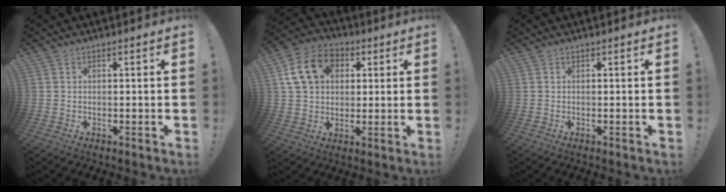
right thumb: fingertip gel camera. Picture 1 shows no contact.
{"total": 14.6, "force": [5.0, 11.3, 7.8], "torque": [-0.115, -0.004, 0.102]}
{"total": 0.0}